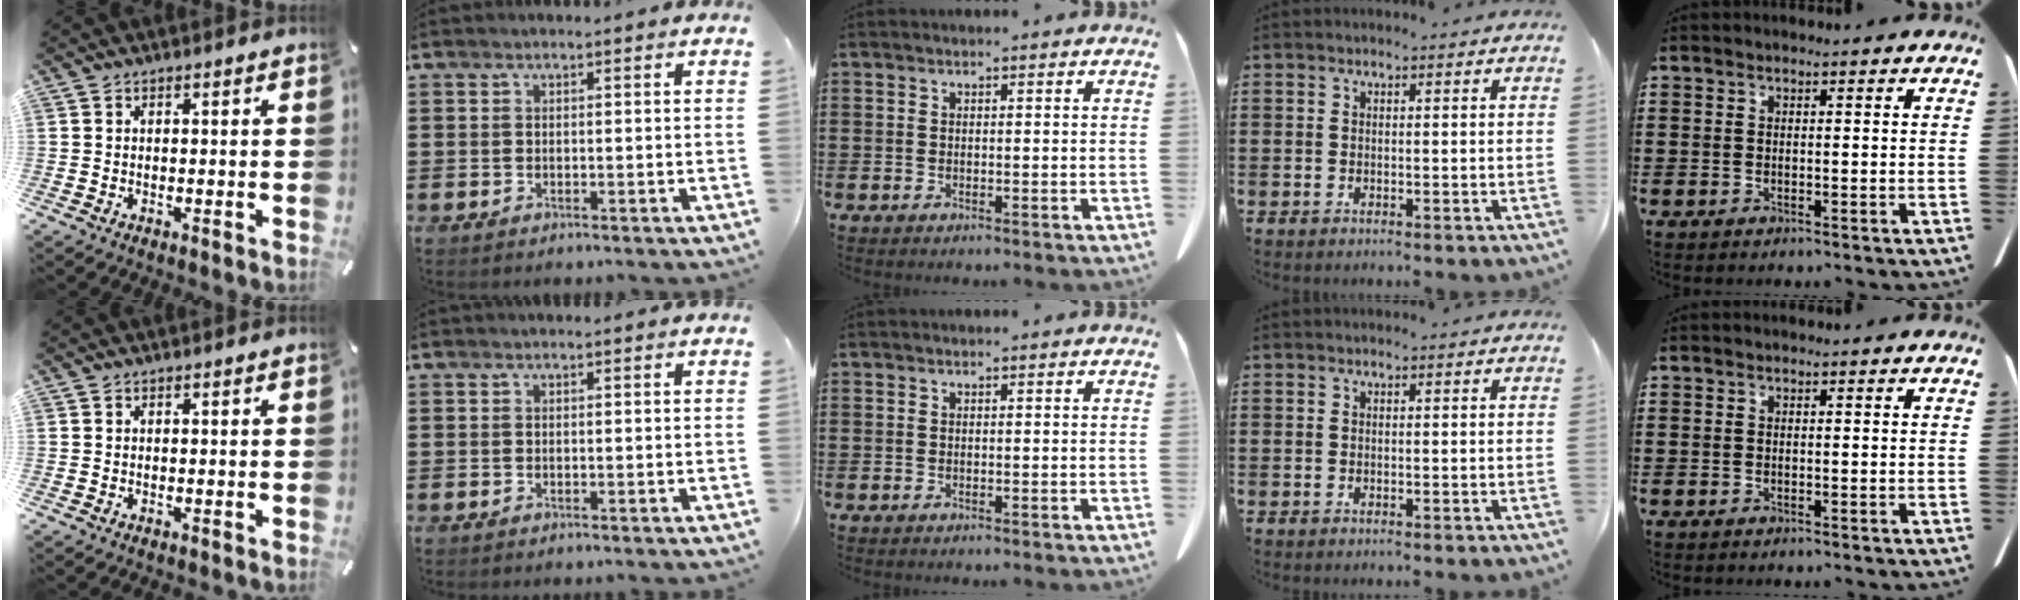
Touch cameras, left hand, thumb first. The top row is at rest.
{}